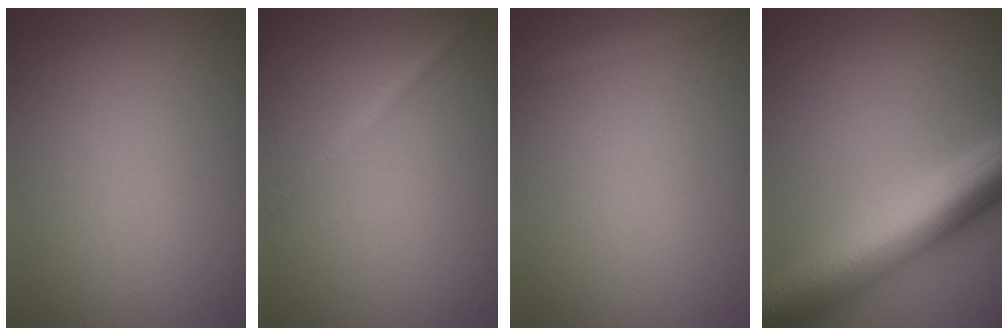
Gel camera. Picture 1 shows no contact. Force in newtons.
{"total": 1.6, "press": 1.6, "slide": 0.0}
{"total": 0.9, "press": 0.9, "slide": 0.1}
{"total": 10.2, "press": 10.2, "slide": 0.3}